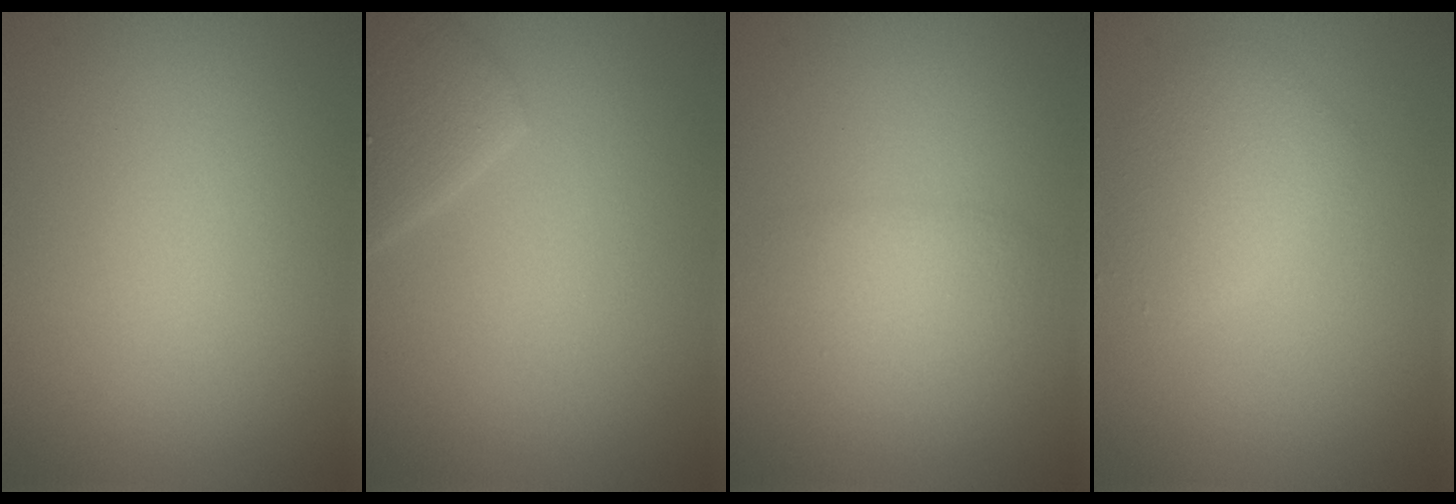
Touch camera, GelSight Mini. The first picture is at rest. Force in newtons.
{"total": 3.1, "press": 3.1, "slide": 0.3}
{"total": 2.1, "press": 2.1, "slide": 0.1}
{"total": 2.7, "press": 2.7, "slide": 0.2}